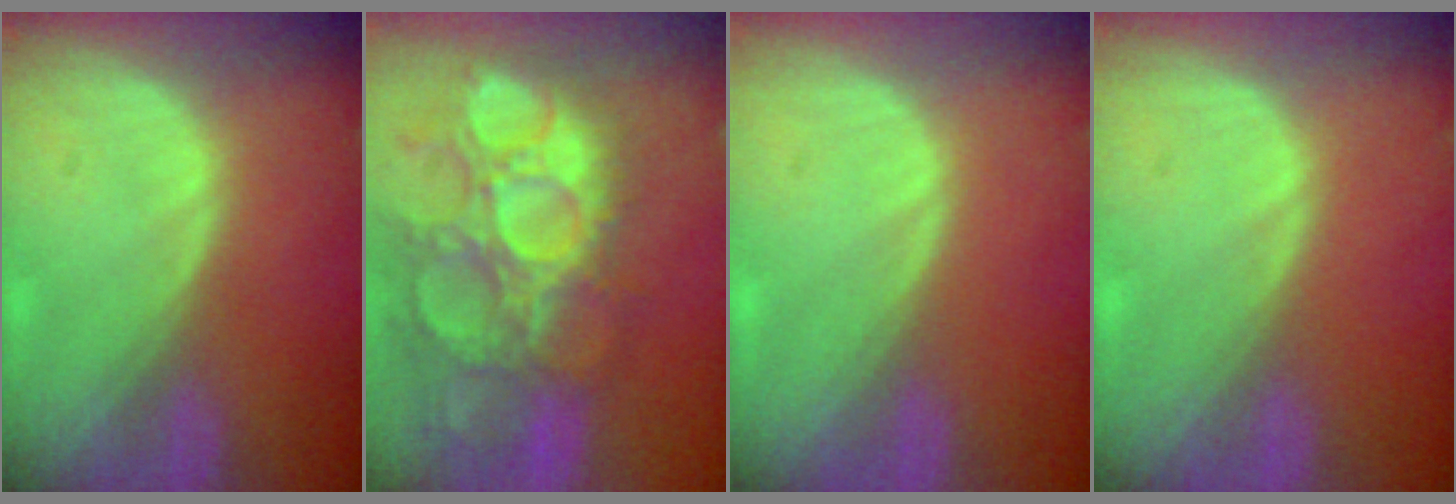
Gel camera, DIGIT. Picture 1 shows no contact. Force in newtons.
{"total": 15.0, "press": 12.5, "slide": 8.2}
{"total": 0.0}
{"total": 0.0}